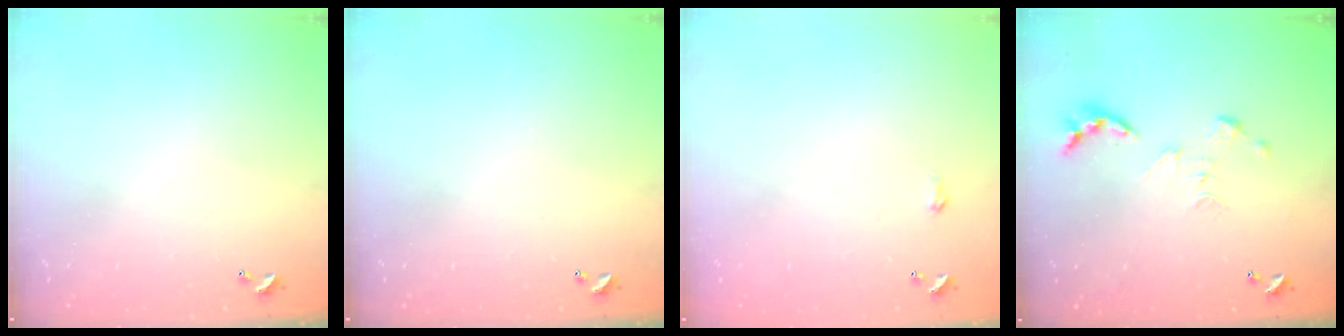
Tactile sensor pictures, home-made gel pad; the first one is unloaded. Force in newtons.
{"total": 0.0}
{"total": 1.8, "press": 1.8, "slide": 0.3}
{"total": 0.0}